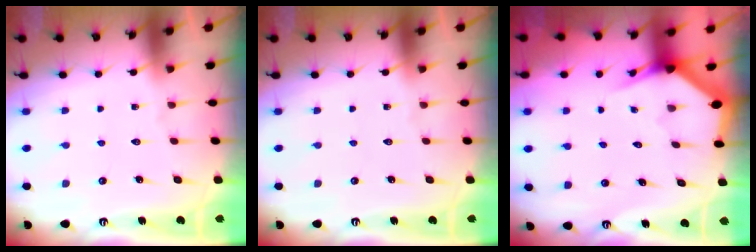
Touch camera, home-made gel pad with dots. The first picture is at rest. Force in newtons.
{"total": 0.0}
{"total": 2.9, "press": 2.9, "slide": 0.1}